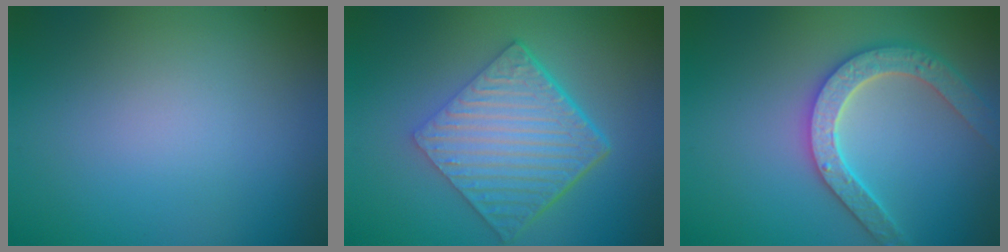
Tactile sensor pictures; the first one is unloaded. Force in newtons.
{"total": 7.1, "press": 4.7, "slide": 5.3}
{"total": 4.0, "press": 3.9, "slide": 0.9}